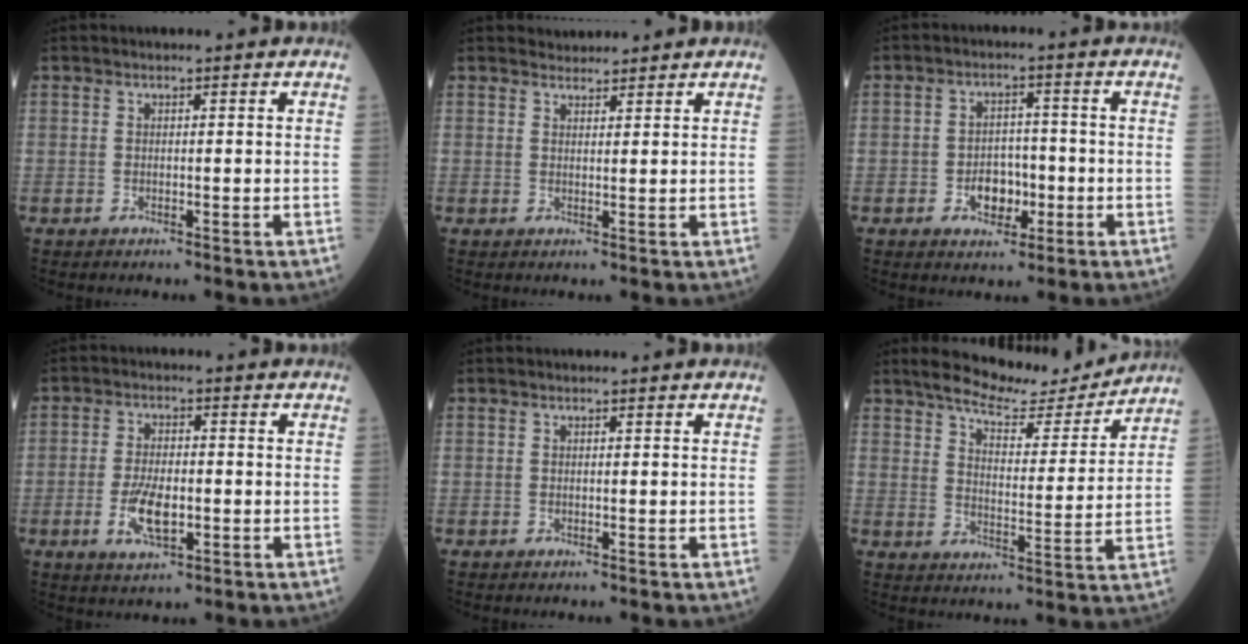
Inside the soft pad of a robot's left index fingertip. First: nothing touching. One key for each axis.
{"total": 2.0, "fx": 1.9, "fy": 0.4, "fz": -0.3, "tx": -0.001, "ty": 0.011, "tz": 0.034}
{"total": 5.0, "fx": -1.7, "fy": 3.3, "fz": 3.3, "tx": -0.054, "ty": 0.008, "tz": -0.024}
{"total": 6.3, "fx": -1.8, "fy": 2.4, "fz": 5.5, "tx": -0.115, "ty": -0.005, "tz": -0.029}
{"total": 0.0}
{"total": 11.1, "fx": 10.5, "fy": 1.6, "fz": 3.0, "tx": -0.050, "ty": -0.006, "tz": 0.157}